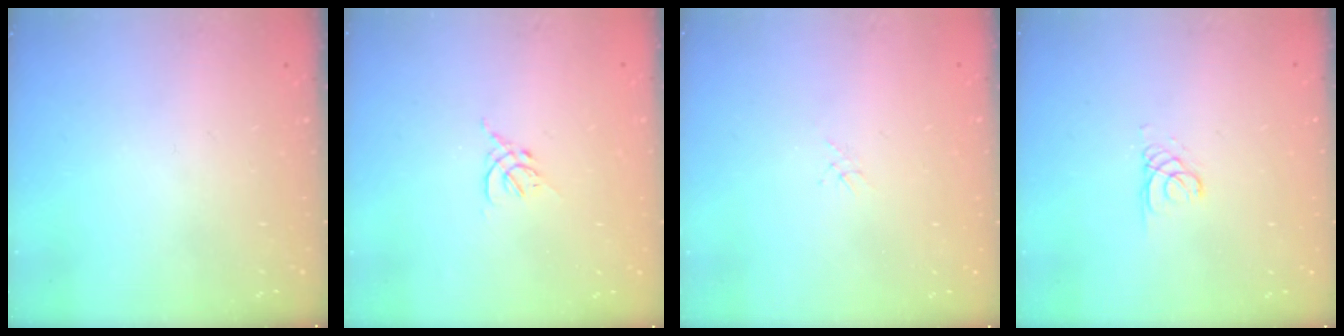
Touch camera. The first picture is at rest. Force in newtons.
{"total": 1.6, "press": 1.5, "slide": 0.6}
{"total": 1.3, "press": 1.2, "slide": 0.3}
{"total": 1.3, "press": 1.3, "slide": 0.1}